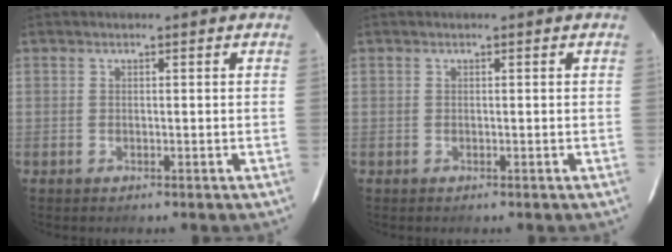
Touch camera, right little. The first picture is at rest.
{"total": 0.0}